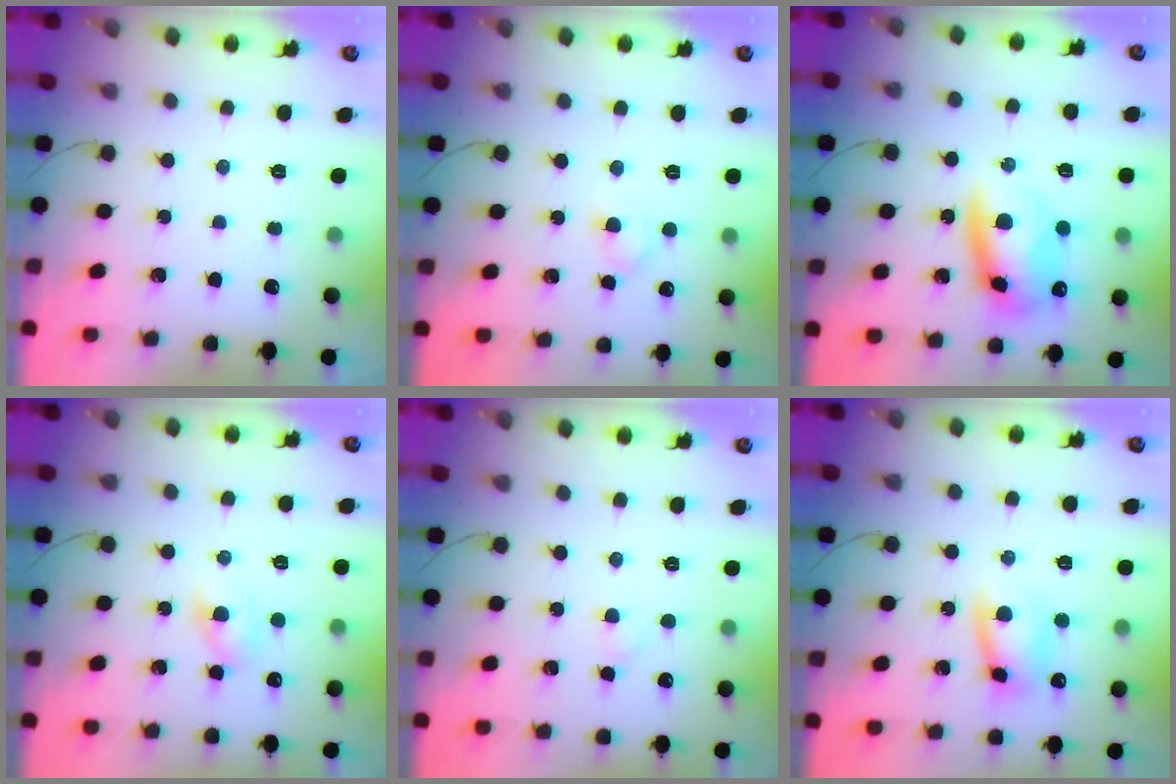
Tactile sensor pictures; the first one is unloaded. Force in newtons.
{"total": 2.4, "press": 2.1, "slide": 1.1}
{"total": 11.4, "press": 11.1, "slide": 2.6}
{"total": 2.5, "press": 2.3, "slide": 0.9}
{"total": 1.8, "press": 1.6, "slide": 0.8}
{"total": 8.9, "press": 8.8, "slide": 1.0}